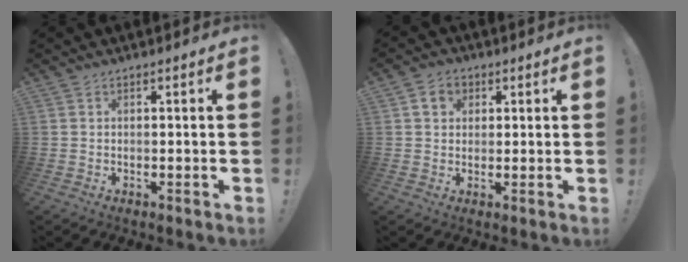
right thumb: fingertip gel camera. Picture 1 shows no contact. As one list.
[{"total": 5.2, "force": [2.0, 4.2, 2.4], "torque": [-0.036, 0.003, 0.038]}]